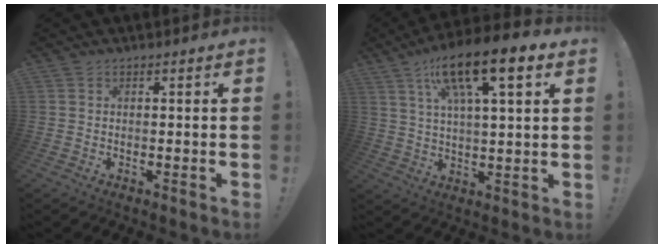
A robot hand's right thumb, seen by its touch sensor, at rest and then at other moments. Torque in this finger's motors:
{"motor_torque": [0.27, 0.89, 1.86, 0.80, 0.23]}